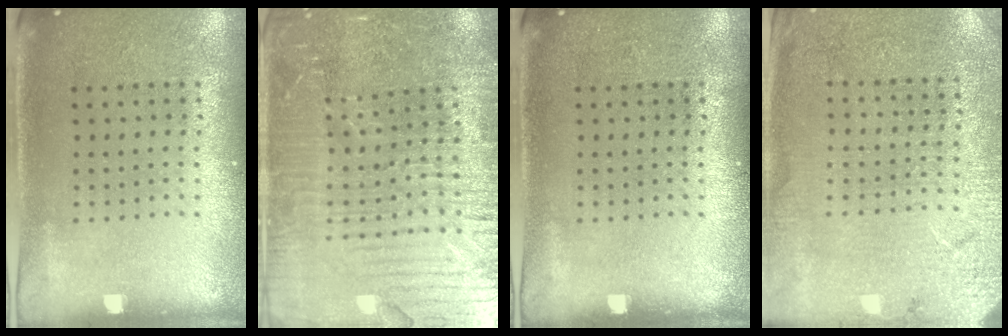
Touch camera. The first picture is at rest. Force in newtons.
{"total": 4.1, "press": 3.9, "slide": 1.1}
{"total": 0.0}
{"total": 2.7, "press": 2.7, "slide": 0.2}